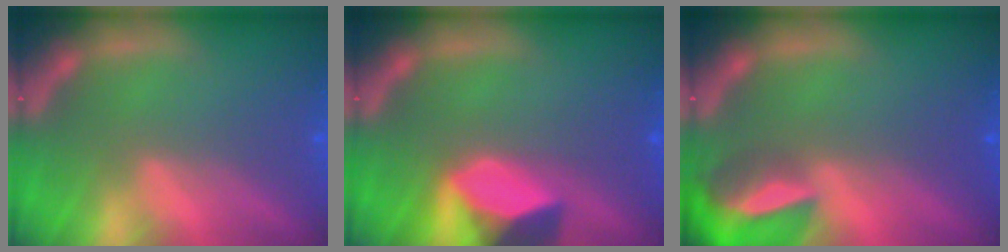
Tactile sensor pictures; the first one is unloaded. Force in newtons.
{"total": 5.9}
{"total": 6.9}